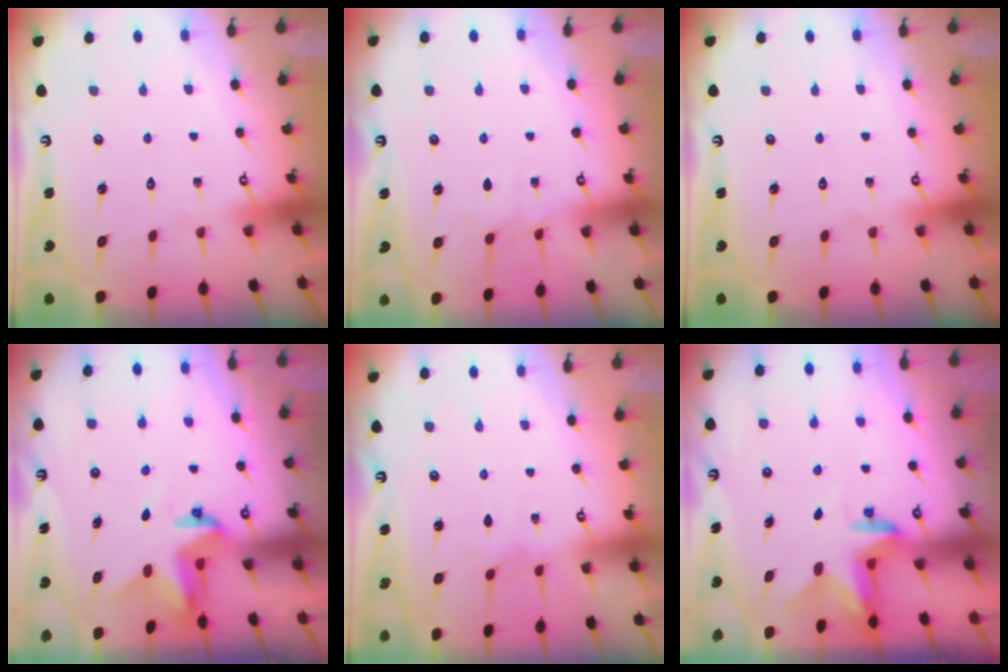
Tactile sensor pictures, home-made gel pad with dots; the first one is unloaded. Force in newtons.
{"total": 4.2, "press": 4.1, "slide": 0.6}
{"total": 0.0}
{"total": 3.2, "press": 3.2, "slide": 0.1}
{"total": 3.6, "press": 3.5, "slide": 0.5}
{"total": 2.8, "press": 2.8, "slide": 0.6}